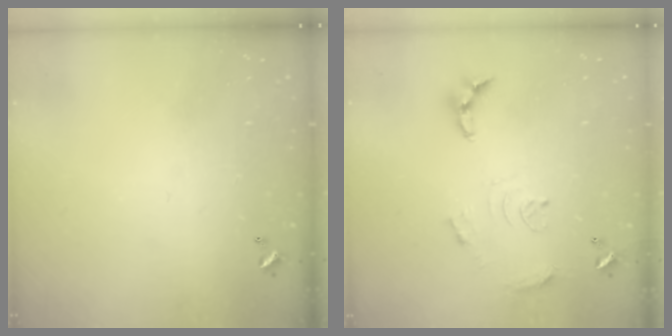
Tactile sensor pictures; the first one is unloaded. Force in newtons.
{"total": 10.6, "press": 10.6, "slide": 0.8}